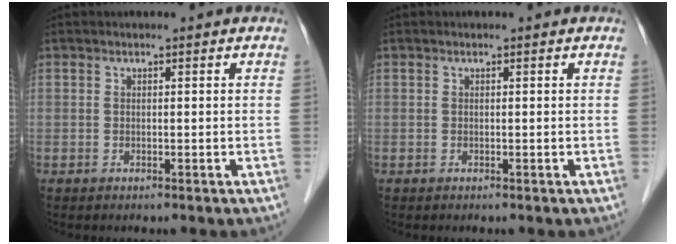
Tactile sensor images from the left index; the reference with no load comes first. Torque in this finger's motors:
{"motor_torque": [-0.03, 0.04, 0.00, -0.01]}